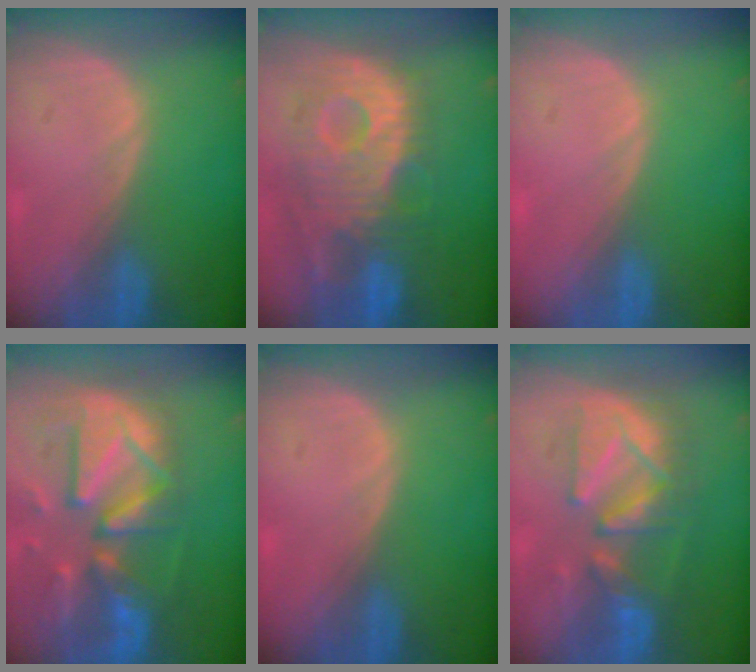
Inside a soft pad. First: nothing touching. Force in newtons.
{"total": 12.2, "press": 10.8, "slide": 5.6}
{"total": 0.0}
{"total": 13.0, "press": 11.3, "slide": 6.4}
{"total": 0.0}
{"total": 9.0, "press": 9.0, "slide": 0.4}